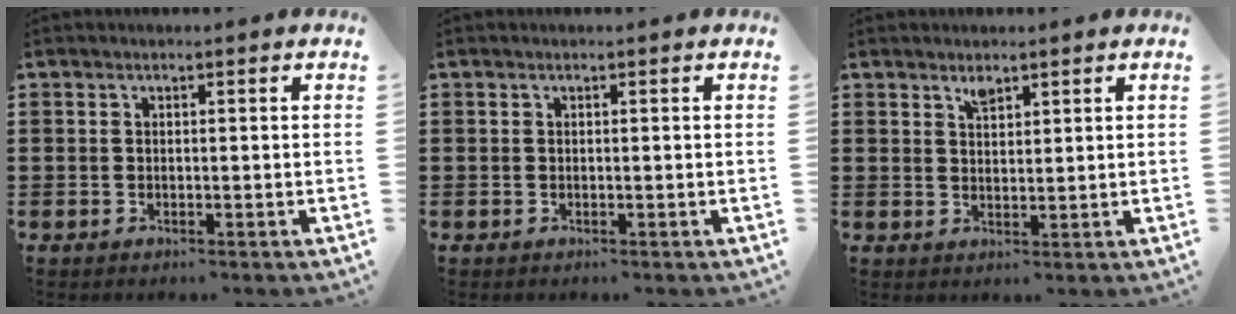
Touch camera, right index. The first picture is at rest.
{"total": 0.0}
{"total": 1.8, "force": [1.5, 0.6, 0.7], "torque": [-0.017, 0.003, 0.028]}